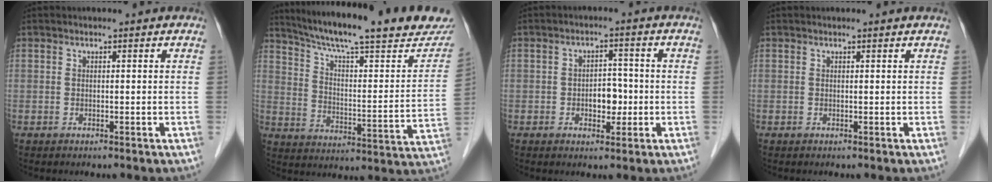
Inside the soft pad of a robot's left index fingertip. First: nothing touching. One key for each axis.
{"total": 25.7, "fx": 21.7, "fy": 3.5, "fz": 13.2, "tx": -0.203, "ty": -0.023, "tz": 0.294}
{"total": 4.0, "fx": -0.9, "fy": 2.5, "fz": 3.0, "tx": -0.043, "ty": 0.009, "tz": -0.010}
{"total": 0.8, "fx": 0.8, "fy": 0.0, "fz": 0.2, "tx": -0.010, "ty": 0.005, "tz": 0.010}